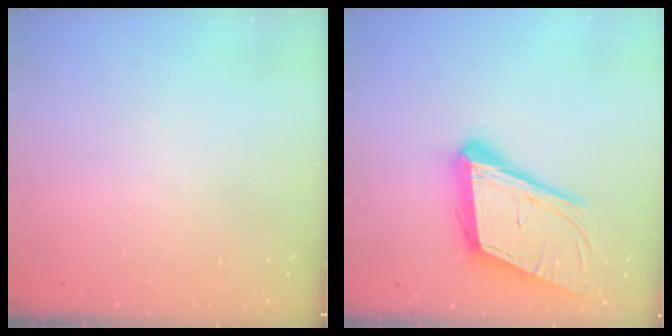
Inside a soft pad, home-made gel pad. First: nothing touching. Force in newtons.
{"total": 18.6, "press": 18.2, "slide": 3.8}